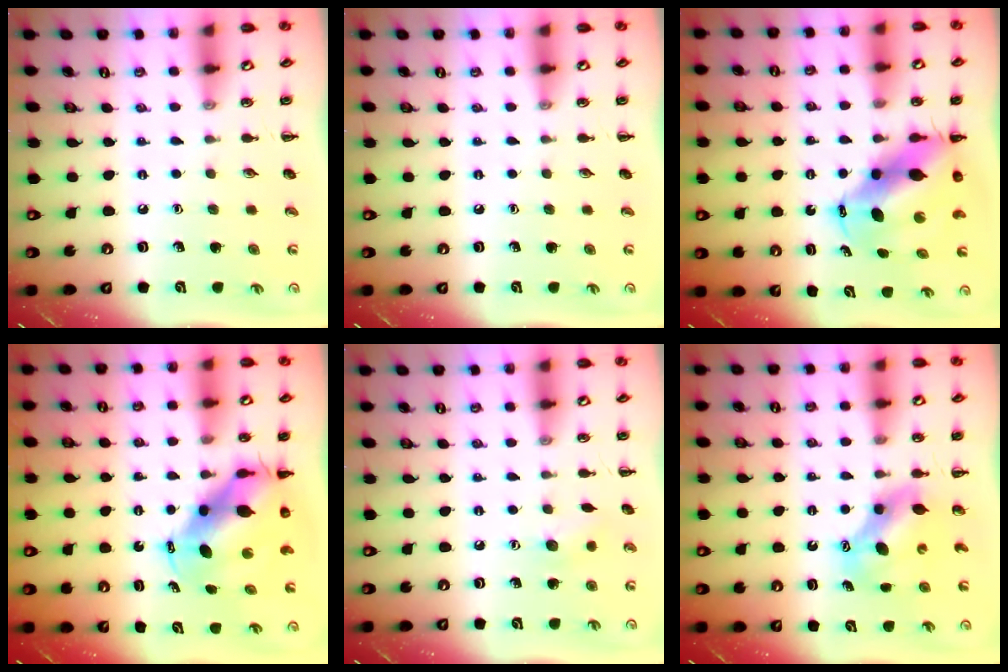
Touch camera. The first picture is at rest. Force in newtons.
{"total": 0.0}
{"total": 10.9, "press": 10.5, "slide": 3.0}
{"total": 8.6, "press": 8.3, "slide": 2.2}
{"total": 5.8, "press": 5.6, "slide": 1.5}
{"total": 6.5, "press": 6.4, "slide": 0.8}